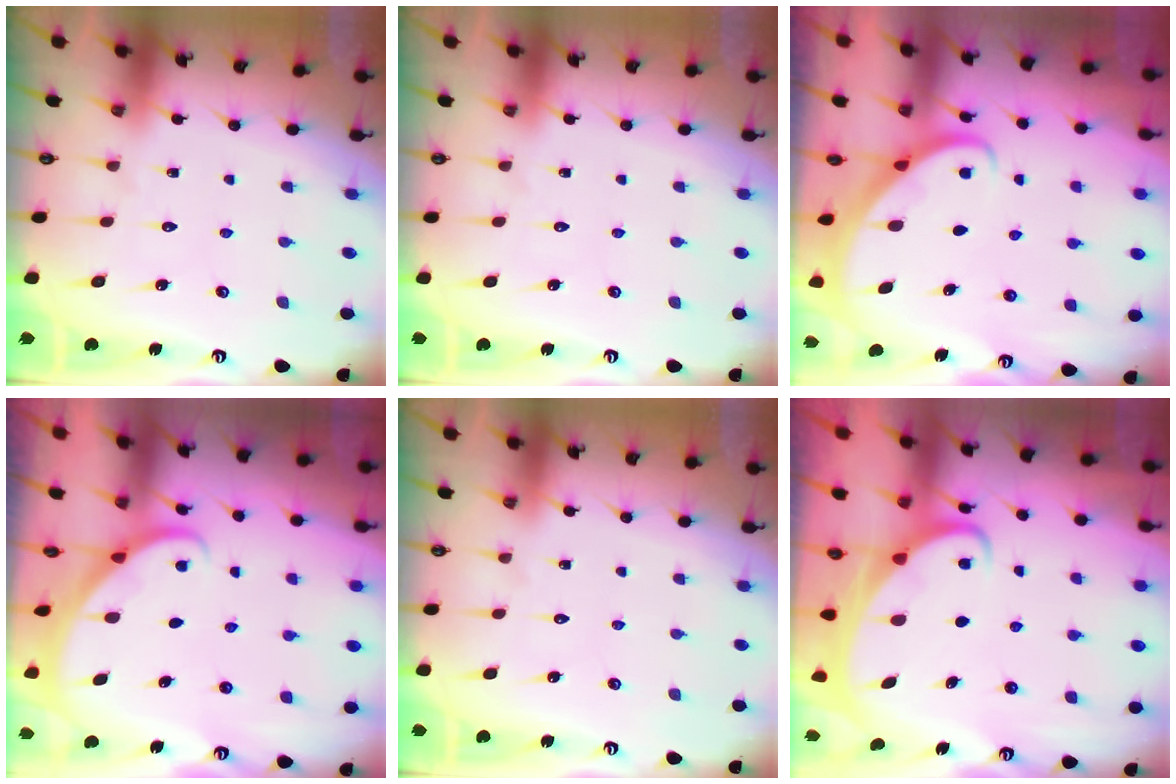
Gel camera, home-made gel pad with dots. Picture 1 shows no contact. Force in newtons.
{"total": 0.0}
{"total": 2.7, "press": 2.7, "slide": 0.2}
{"total": 1.9, "press": 1.9, "slide": 0.1}
{"total": 0.0}
{"total": 2.7, "press": 2.7, "slide": 0.3}